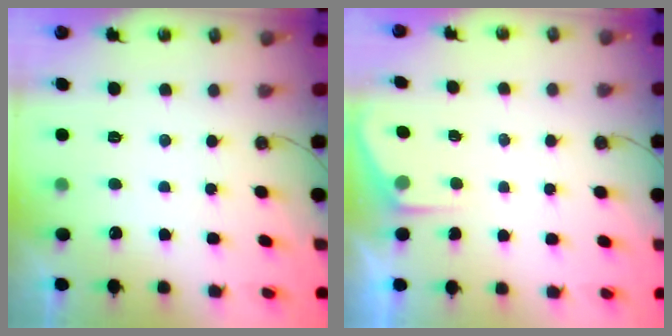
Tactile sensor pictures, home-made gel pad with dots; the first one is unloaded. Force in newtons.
{"total": 2.6, "press": 2.5, "slide": 0.4}